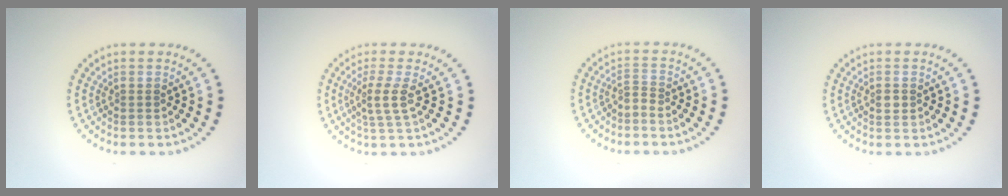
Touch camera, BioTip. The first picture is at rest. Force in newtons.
{"total": 2.2, "press": 1.7, "slide": 1.5}
{"total": 0.9, "press": 0.3, "slide": 0.9}
{"total": 0.9, "press": 0.8, "slide": 0.3}